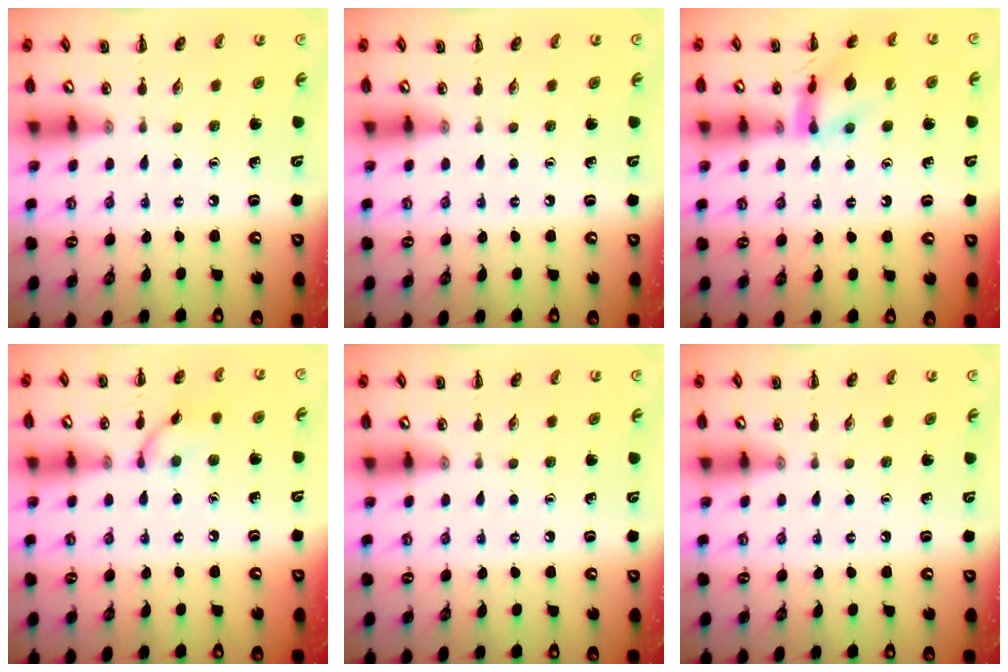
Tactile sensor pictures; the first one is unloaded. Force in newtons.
{"total": 0.0}
{"total": 12.1, "press": 12.0, "slide": 1.1}
{"total": 8.1, "press": 8.1, "slide": 0.2}
{"total": 0.0}
{"total": 0.0}